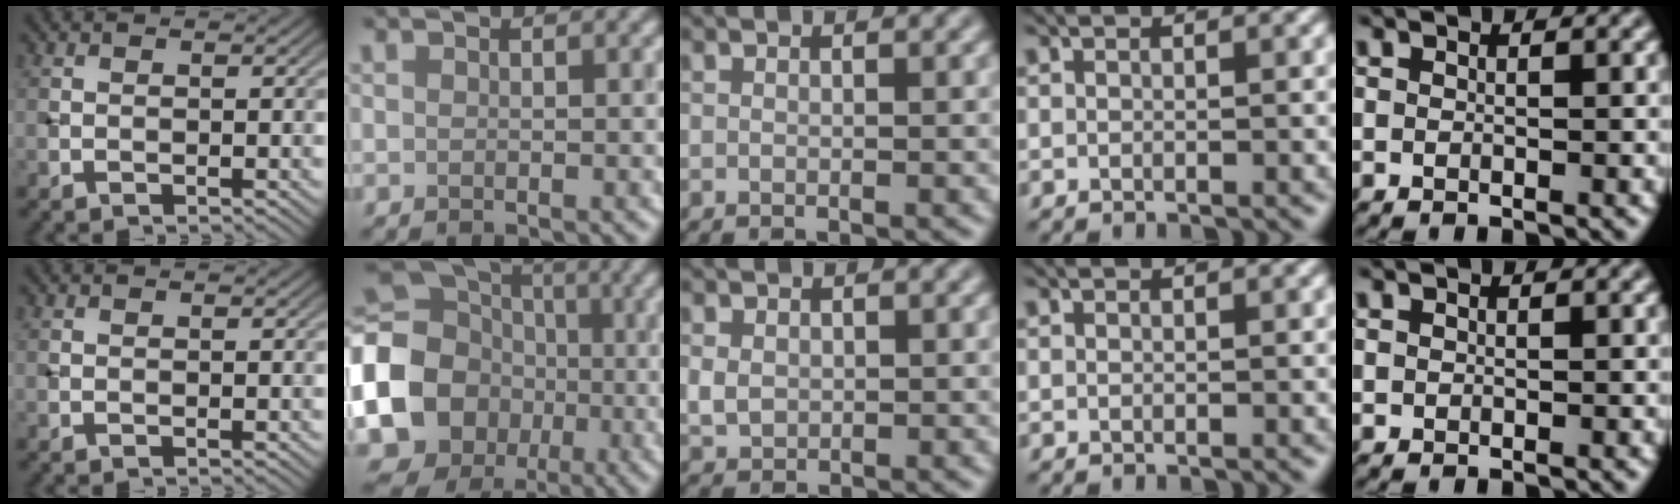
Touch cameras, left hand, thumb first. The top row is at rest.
{"index": {"total": 18.7, "force": [-2.5, 16.7, 8.1], "torque": [-0.180, -0.022, -0.086]}, "middle": {"total": 1.6, "force": [0.2, 1.3, 0.8], "torque": [-0.020, -0.001, 0.005]}}